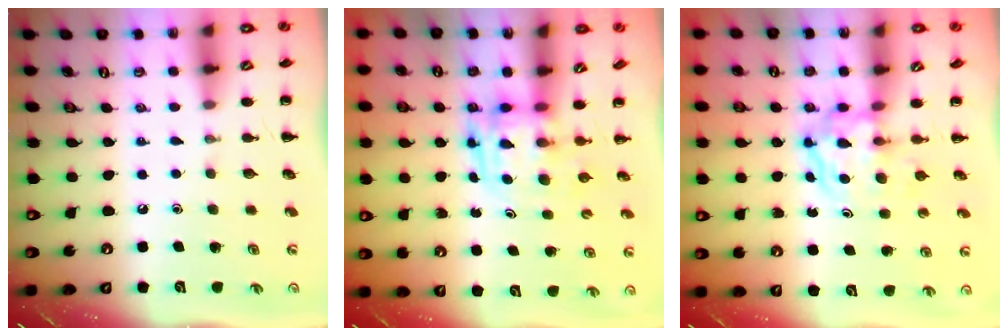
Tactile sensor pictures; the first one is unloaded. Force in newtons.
{"total": 3.9, "press": 3.8, "slide": 0.7}
{"total": 3.9, "press": 3.9, "slide": 0.5}